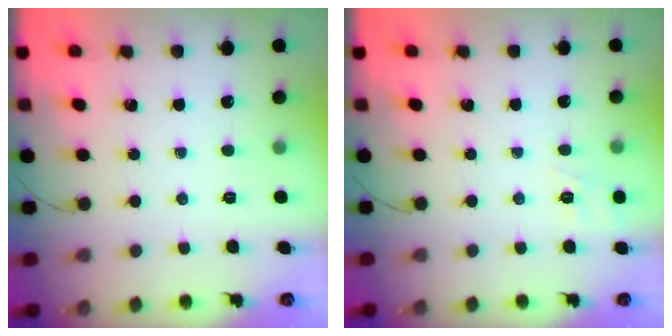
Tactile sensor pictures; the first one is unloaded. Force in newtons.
{"total": 7.6, "press": 7.5, "slide": 1.4}